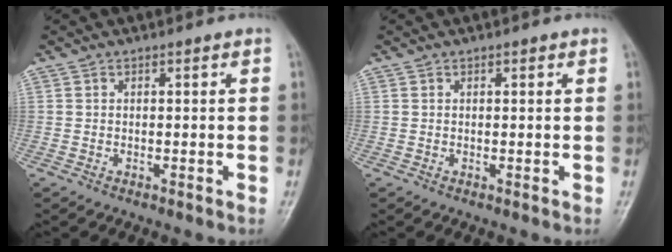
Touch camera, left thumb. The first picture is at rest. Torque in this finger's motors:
{"motor_torque": [0.00, 0.09, -0.37, 0.07, 0.01]}